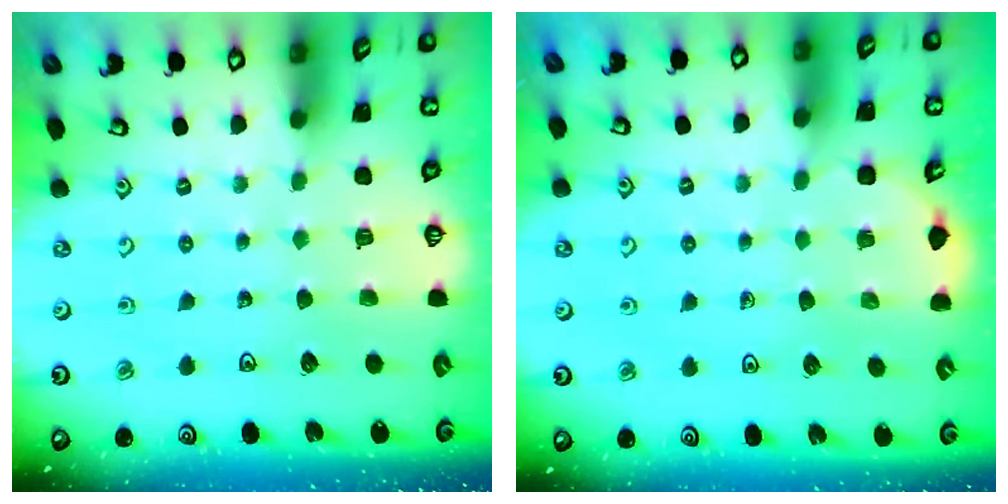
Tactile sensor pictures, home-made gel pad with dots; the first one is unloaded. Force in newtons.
{"total": 2.6, "press": 2.4, "slide": 1.0}